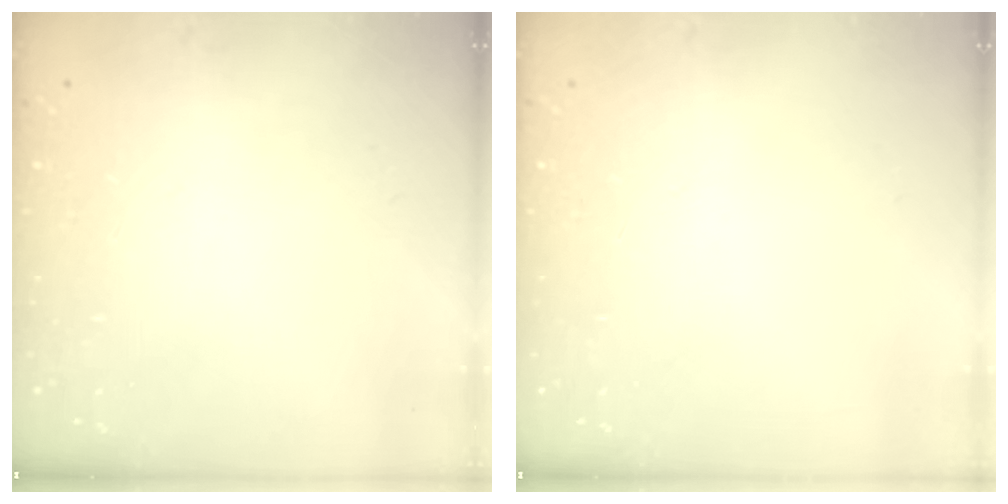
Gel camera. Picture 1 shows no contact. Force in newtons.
{"total": 0.0}